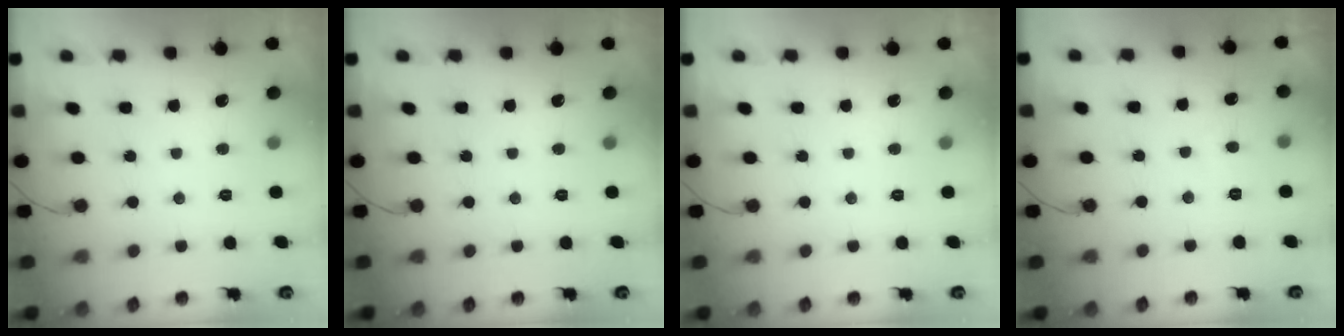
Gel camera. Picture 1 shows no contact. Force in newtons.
{"total": 0.0}
{"total": 0.0}
{"total": 1.6, "press": 1.5, "slide": 0.6}